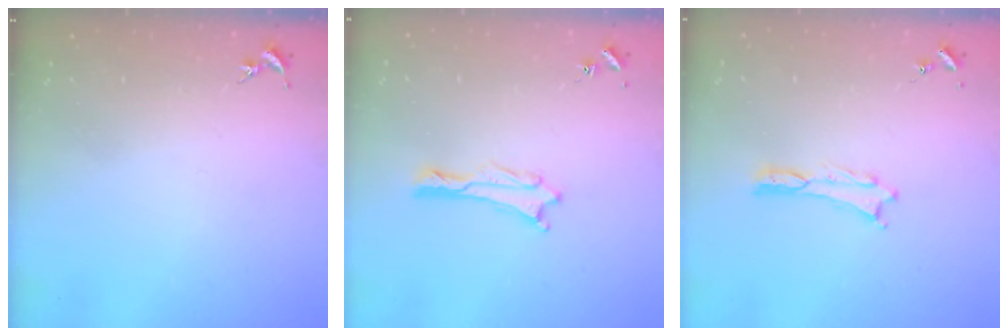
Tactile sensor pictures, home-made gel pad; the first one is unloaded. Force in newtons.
{"total": 0.8, "press": 0.7, "slide": 0.1}
{"total": 0.0}